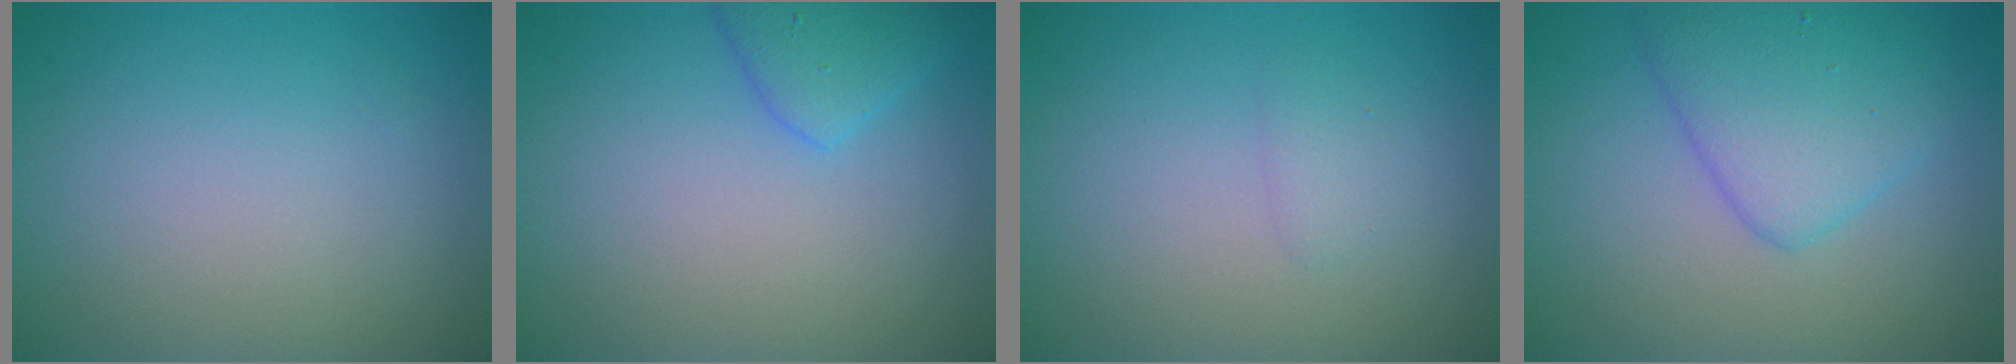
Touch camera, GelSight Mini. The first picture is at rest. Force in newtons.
{"total": 2.5, "press": 2.4, "slide": 0.3}
{"total": 0.9, "press": 0.9, "slide": 0.1}
{"total": 4.5, "press": 4.5, "slide": 0.2}